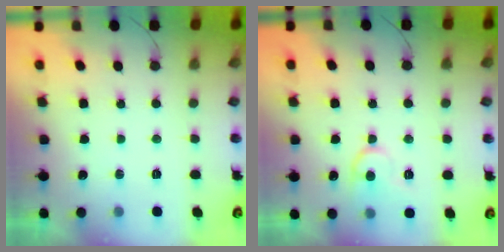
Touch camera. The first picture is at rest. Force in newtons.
{"total": 10.9, "press": 10.9, "slide": 1.0}